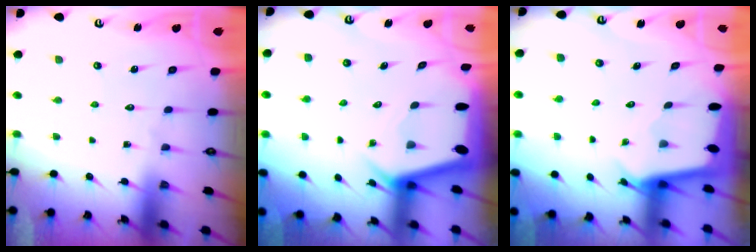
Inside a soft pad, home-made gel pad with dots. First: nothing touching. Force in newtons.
{"total": 3.4, "press": 3.4, "slide": 0.5}
{"total": 2.4, "press": 2.4, "slide": 0.2}